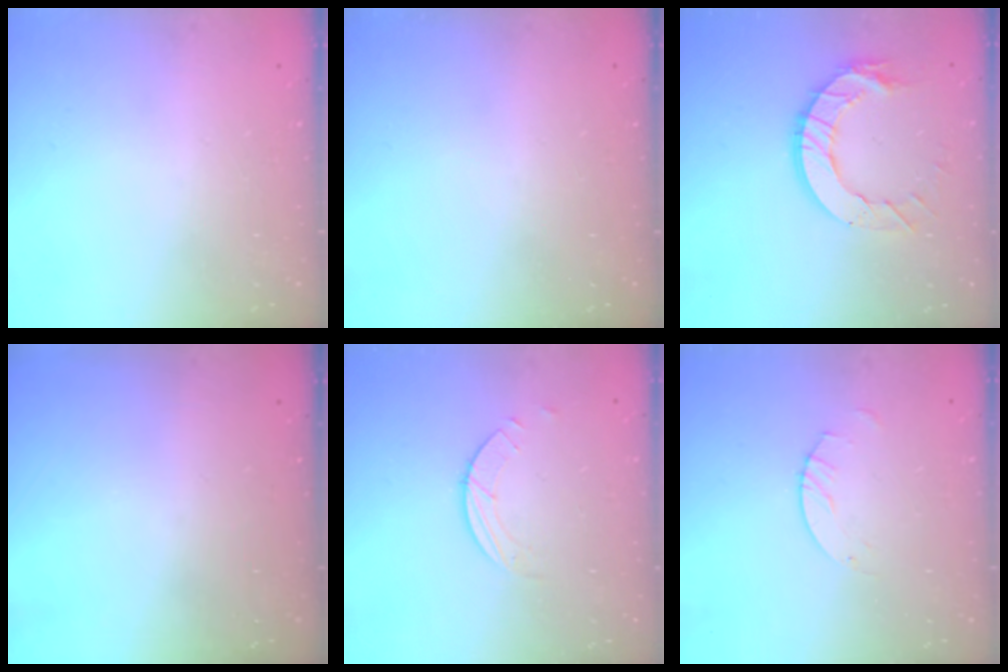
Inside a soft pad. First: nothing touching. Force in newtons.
{"total": 0.0}
{"total": 11.5, "press": 11.4, "slide": 1.2}
{"total": 0.0}
{"total": 1.5, "press": 1.5, "slide": 0.1}
{"total": 2.5, "press": 2.5, "slide": 0.1}